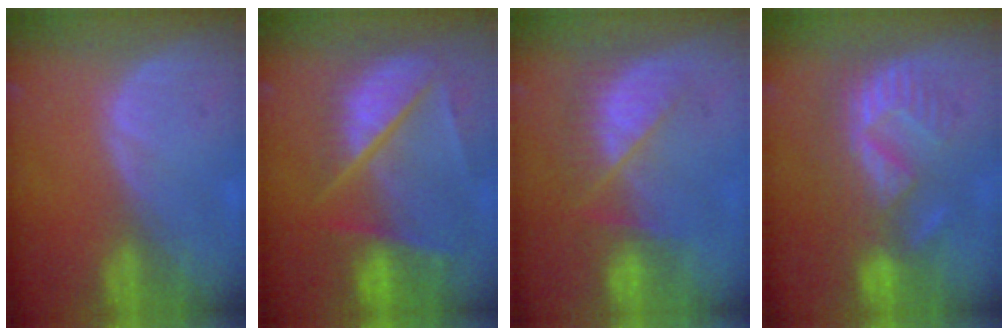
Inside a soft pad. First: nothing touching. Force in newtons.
{"total": 10.1, "press": 8.6, "slide": 5.3}
{"total": 7.7, "press": 7.0, "slide": 3.3}
{"total": 9.0, "press": 8.4, "slide": 3.2}